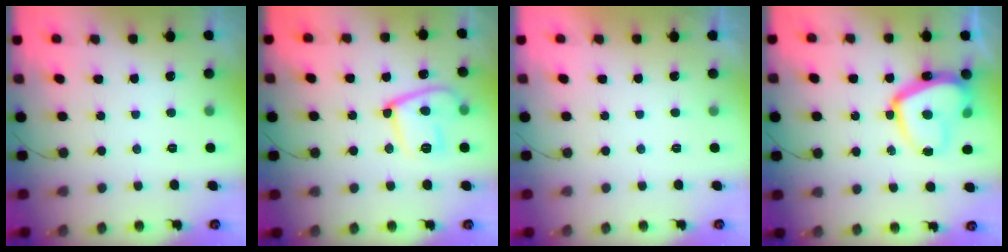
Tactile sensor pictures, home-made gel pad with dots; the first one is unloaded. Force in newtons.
{"total": 13.3, "press": 13.2, "slide": 1.3}
{"total": 2.1, "press": 2.1, "slide": 0.4}
{"total": 15.7, "press": 15.6, "slide": 1.5}